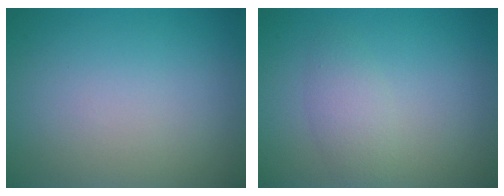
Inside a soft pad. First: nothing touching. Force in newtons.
{"total": 2.1, "press": 2.1, "slide": 0.1}